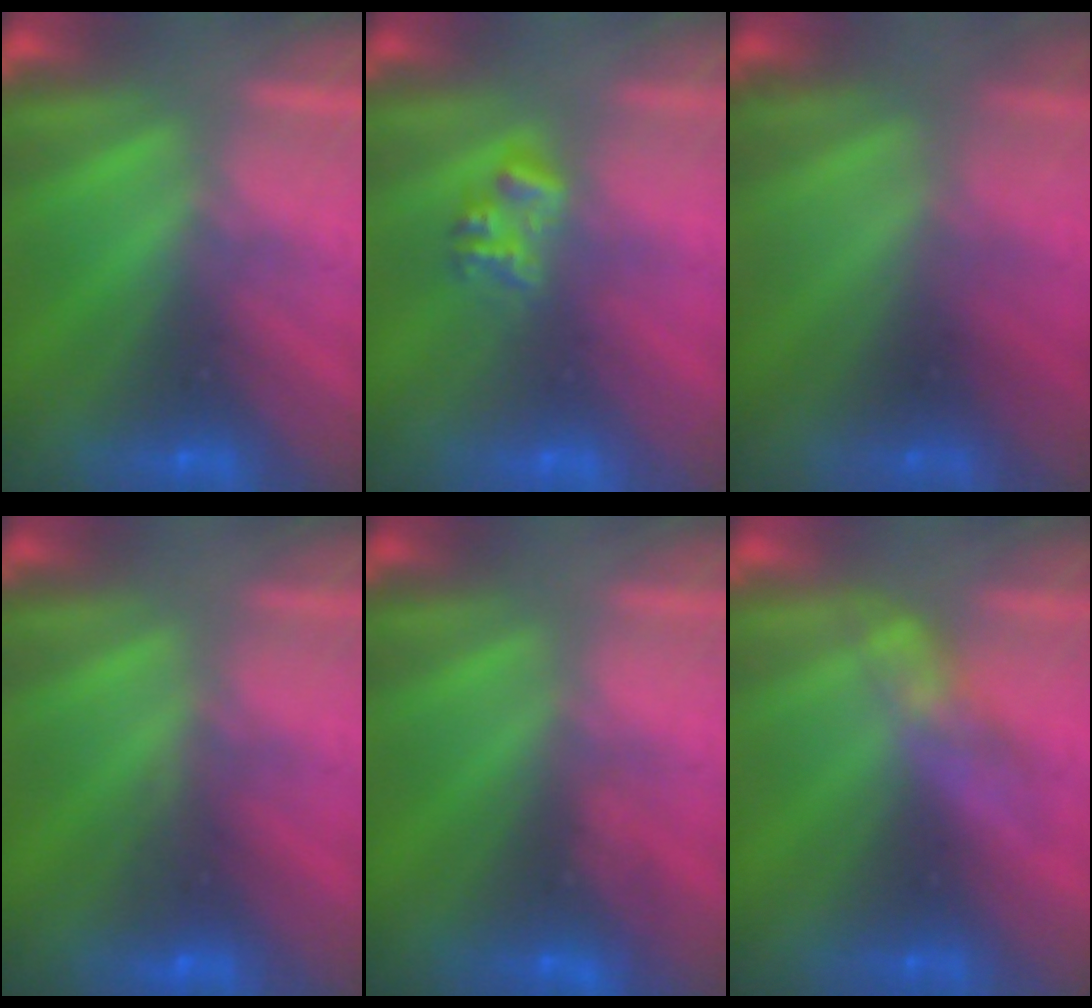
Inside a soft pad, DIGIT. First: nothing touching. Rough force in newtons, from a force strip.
{"total": 2.3}
{"total": 2.2}
{"total": 2.9}
{"total": 3.5}
{"total": 2.7}